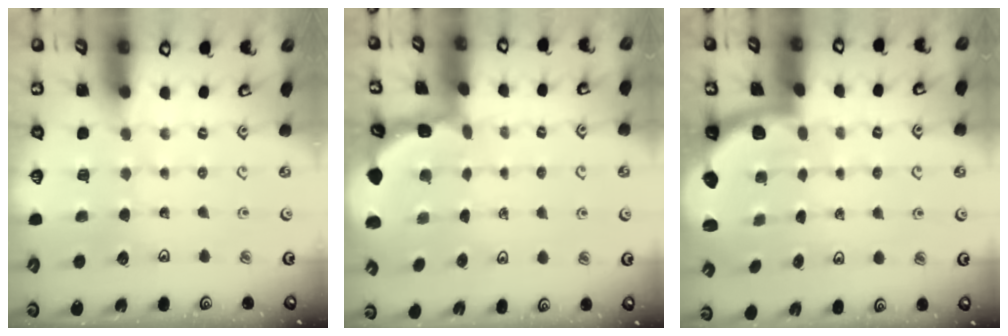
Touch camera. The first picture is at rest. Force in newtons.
{"total": 1.3, "press": 1.3, "slide": 0.1}
{"total": 2.1, "press": 2.0, "slide": 0.8}